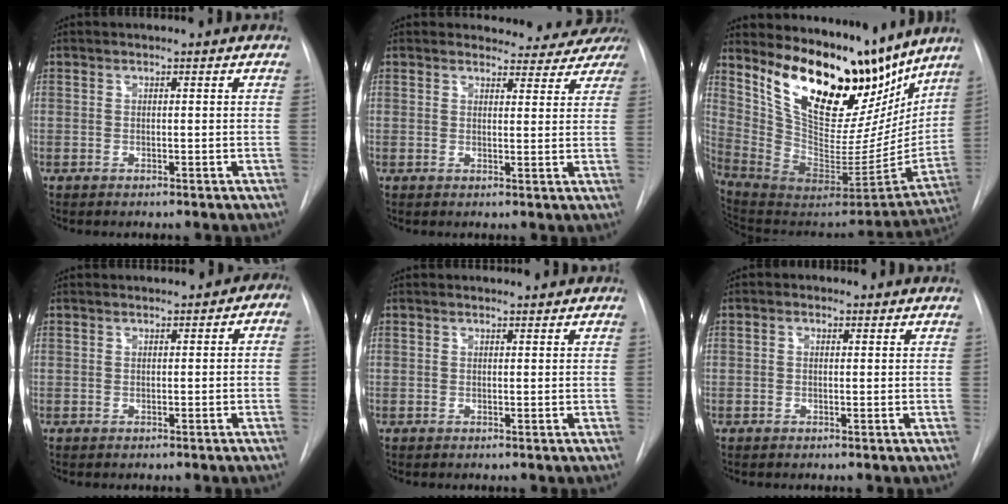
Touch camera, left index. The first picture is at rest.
{"total": 8.4, "force": [8.0, 2.5, 0.2], "torque": [0.026, -0.009, 0.066]}
{"total": 22.0, "force": [16.7, 8.5, 11.5], "torque": [-0.180, -0.033, 0.277]}
{"total": 2.2, "force": [0.1, 1.5, 1.5], "torque": [-0.015, 0.016, 0.001]}
{"total": 0.8, "force": [0.7, 0.3, 0.0], "torque": [-0.006, 0.006, 0.010]}
{"total": 1.0, "force": [0.2, 0.9, 0.4], "torque": [-0.007, 0.006, -0.001]}